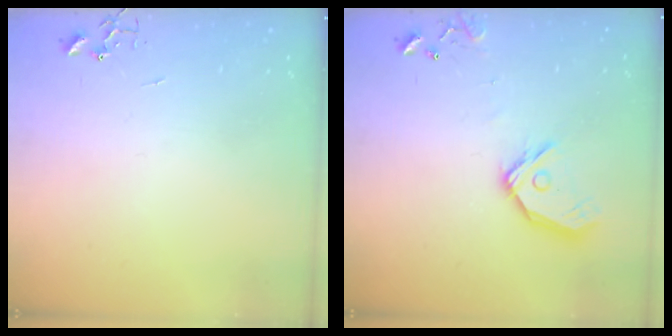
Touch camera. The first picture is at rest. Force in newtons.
{"total": 14.2, "press": 14.0, "slide": 2.3}